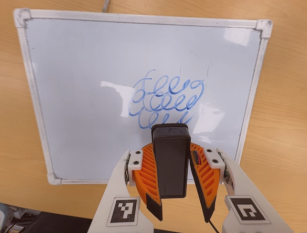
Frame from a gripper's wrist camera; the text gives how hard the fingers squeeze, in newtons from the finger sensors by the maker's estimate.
{"total": 10.6, "left": 8.9, "right": 12.2}